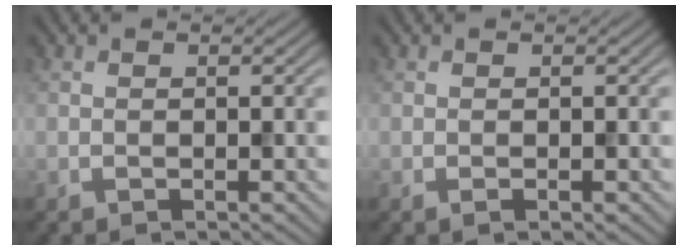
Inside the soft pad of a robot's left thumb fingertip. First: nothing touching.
{"total": 0.6, "force": [-0.3, 0.1, 0.5], "torque": [-0.012, -0.004, -0.005]}